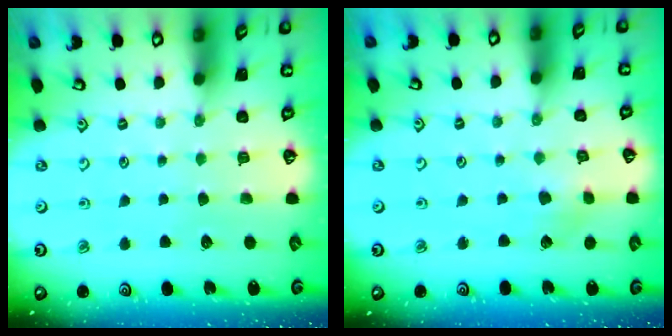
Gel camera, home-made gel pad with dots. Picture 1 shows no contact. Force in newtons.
{"total": 4.1, "press": 4.0, "slide": 0.4}